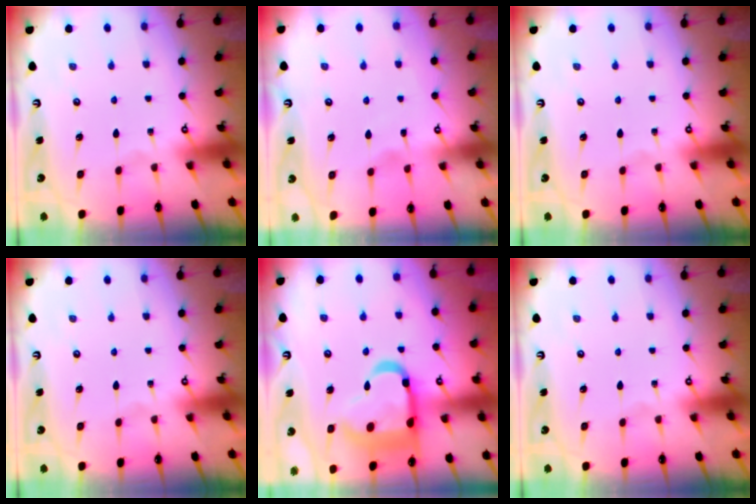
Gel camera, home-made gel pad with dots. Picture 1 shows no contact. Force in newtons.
{"total": 2.7, "press": 2.7, "slide": 0.3}
{"total": 0.0}
{"total": 0.0}
{"total": 21.6, "press": 21.5, "slide": 1.9}
{"total": 0.0}